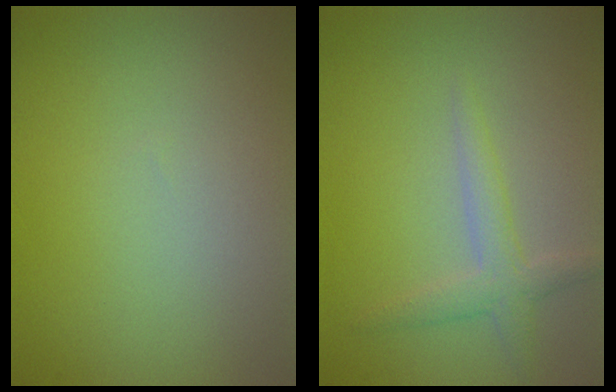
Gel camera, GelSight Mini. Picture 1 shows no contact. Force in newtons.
{"total": 2.2, "press": 2.2, "slide": 0.1}